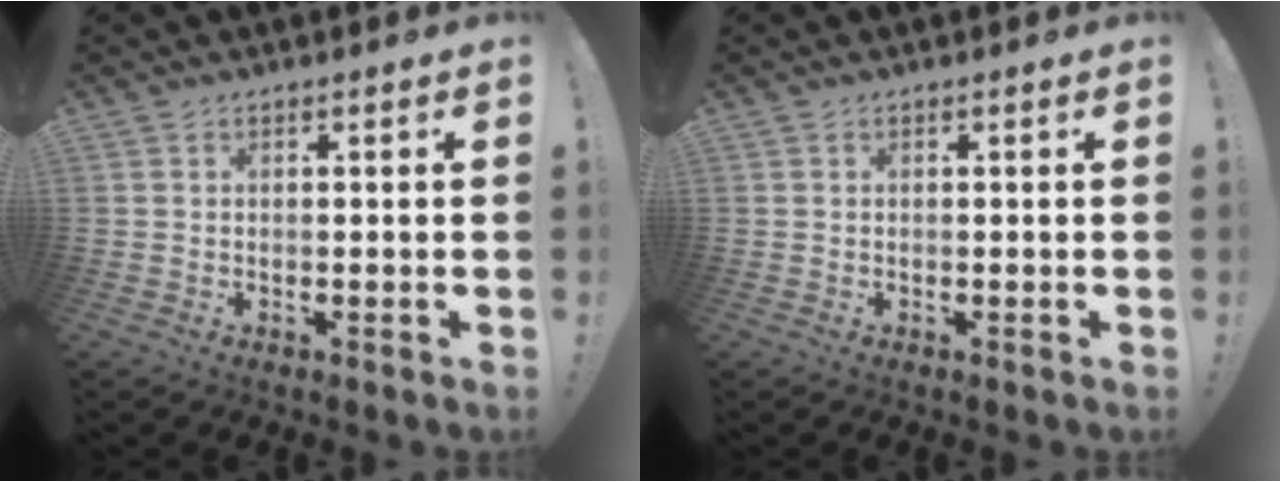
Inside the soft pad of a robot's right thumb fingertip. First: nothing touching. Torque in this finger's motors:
{"motor_torque": [-0.08, 0.20, -0.12, 0.23, -0.02]}